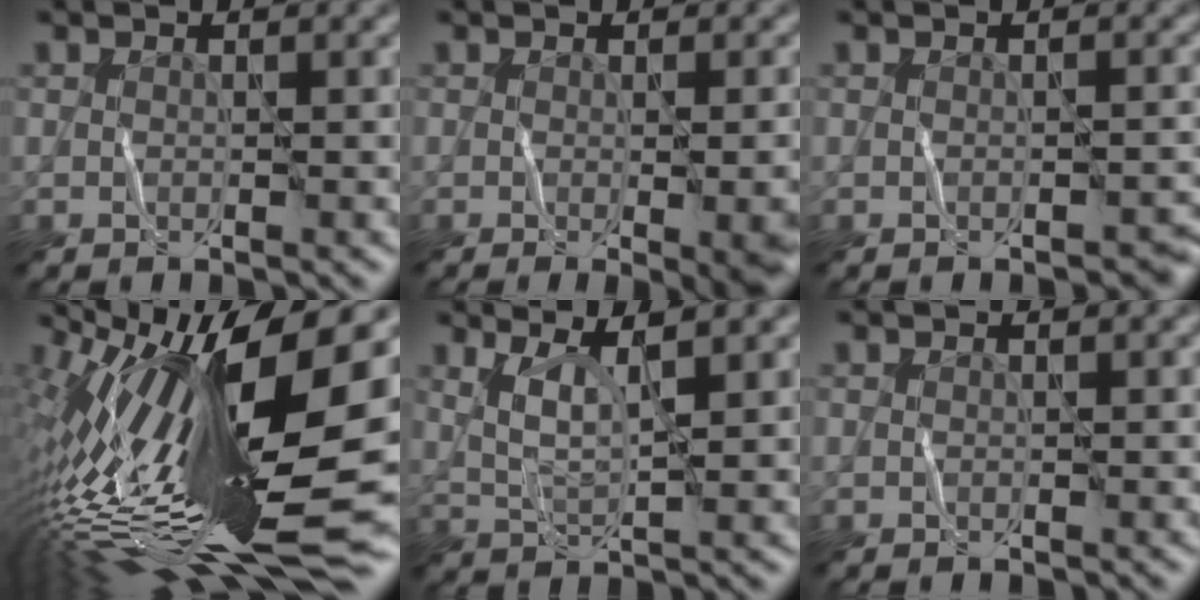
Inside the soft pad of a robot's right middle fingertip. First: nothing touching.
{"total": 5.0, "force": [-1.2, 1.4, 4.6], "torque": [-0.031, 0.002, 0.003]}
{"total": 0.9, "force": [-0.8, 0.0, 0.4], "torque": [-0.009, 0.003, -0.003]}
{"total": 18.6, "force": [-0.4, 6.6, 17.3], "torque": [-0.306, 0.007, -0.018]}
{"total": 3.0, "force": [1.4, 0.3, 2.7], "torque": [-0.070, -0.003, 0.045]}
{"total": 0.0}